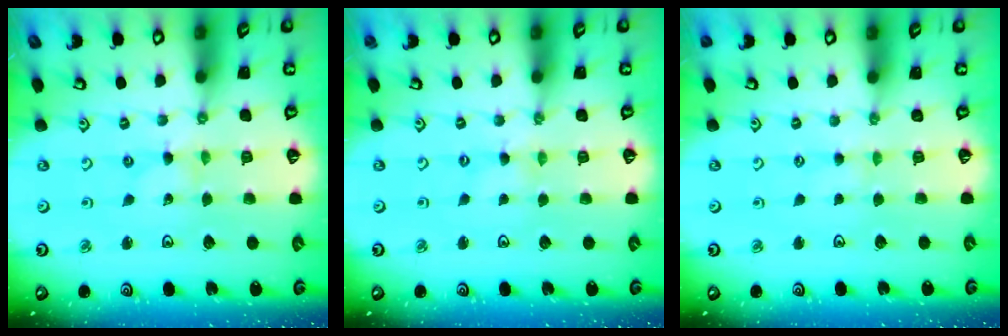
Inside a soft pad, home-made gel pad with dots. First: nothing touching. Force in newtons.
{"total": 0.0}
{"total": 0.0}